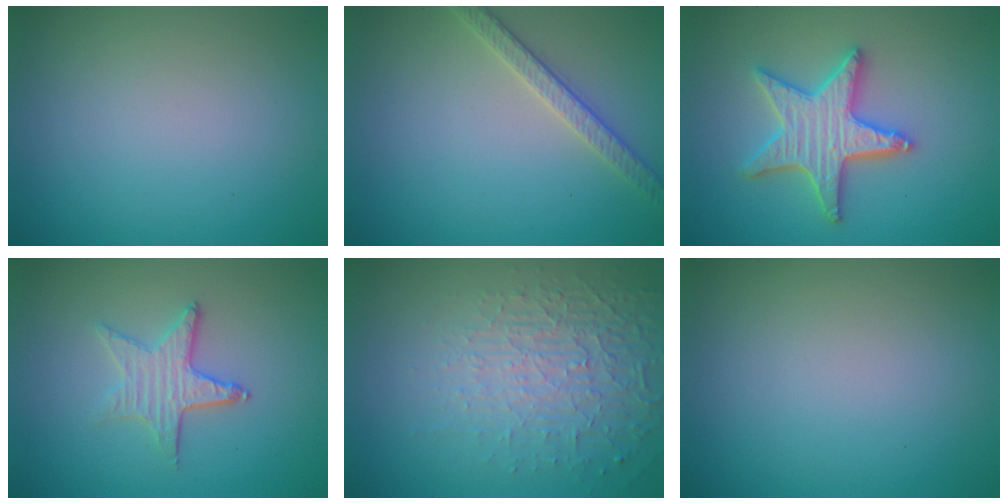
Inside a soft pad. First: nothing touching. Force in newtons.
{"total": 2.7, "press": 2.6, "slide": 0.6}
{"total": 5.2, "press": 5.1, "slide": 0.9}
{"total": 2.8, "press": 2.5, "slide": 1.3}
{"total": 5.5, "press": 3.2, "slide": 4.5}
{"total": 0.0}